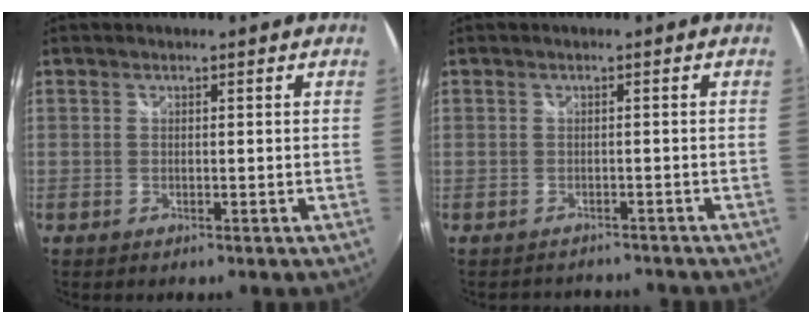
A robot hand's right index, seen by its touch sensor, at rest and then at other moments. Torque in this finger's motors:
{"motor_torque": [-1.45, -0.69, -1.03, -0.21]}